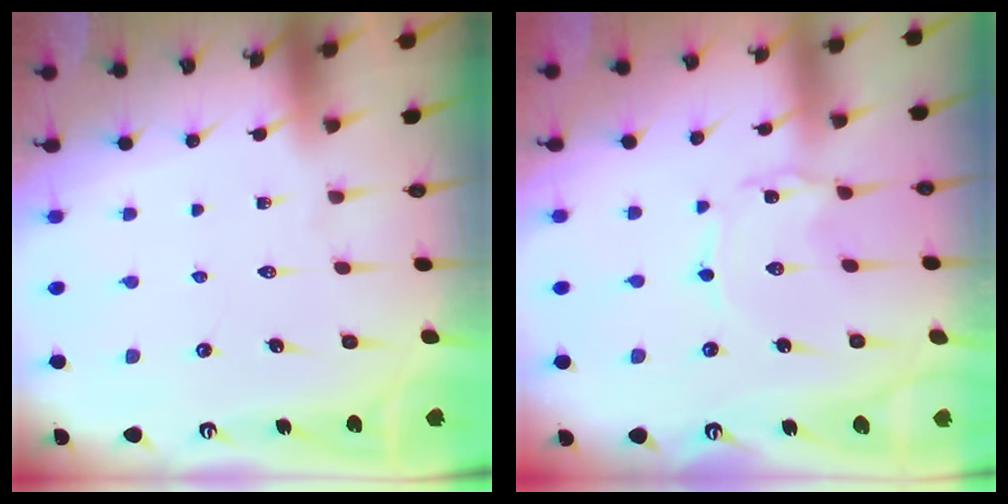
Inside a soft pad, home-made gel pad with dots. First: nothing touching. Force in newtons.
{"total": 1.2, "press": 1.2, "slide": 0.1}